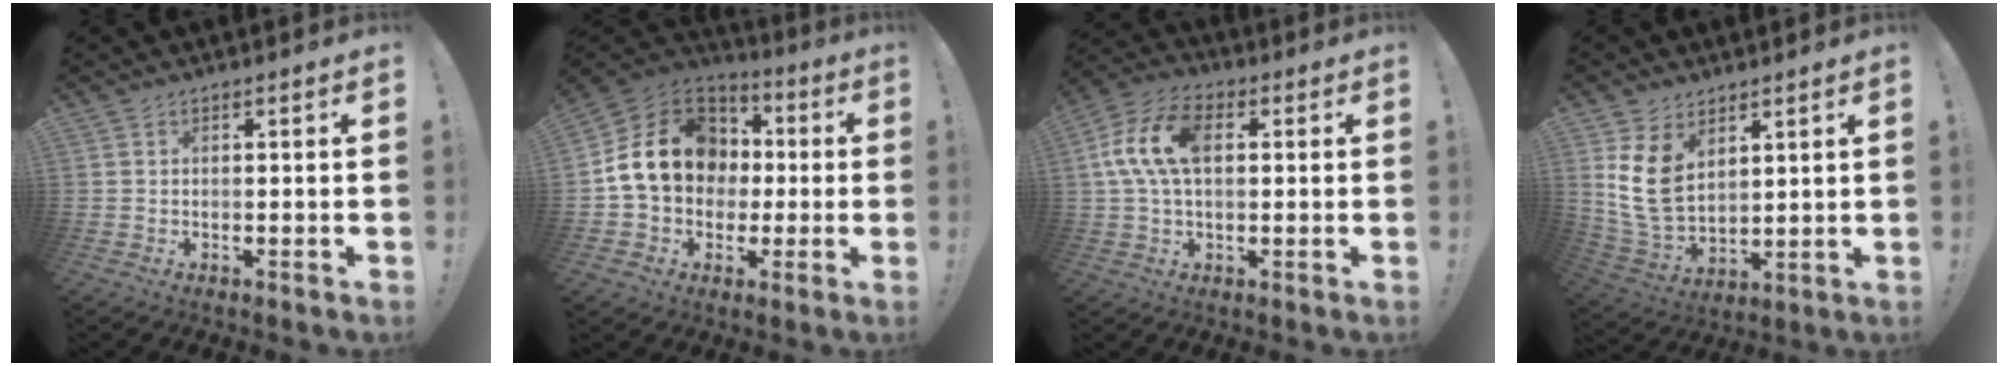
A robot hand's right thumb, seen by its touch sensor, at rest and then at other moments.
{"total": 18.9, "force": [2.2, 15.1, 11.1], "torque": [-0.180, 0.012, 0.056]}
{"total": 13.6, "force": [2.2, 8.1, 10.7], "torque": [-0.209, 0.011, 0.042]}
{"total": 11.8, "force": [4.7, 8.2, 7.0], "torque": [-0.148, -0.028, 0.096]}